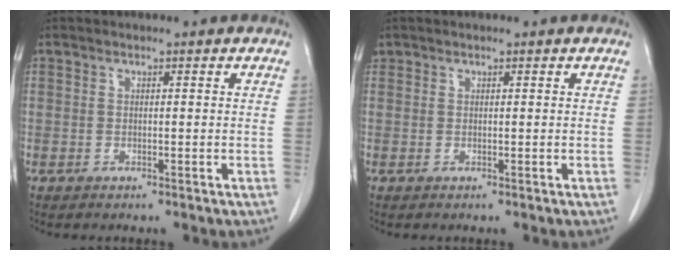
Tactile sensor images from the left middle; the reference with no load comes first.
{"total": 0.6, "force": [0.4, 0.4, 0.0], "torque": [-0.002, 0.013, 0.009]}